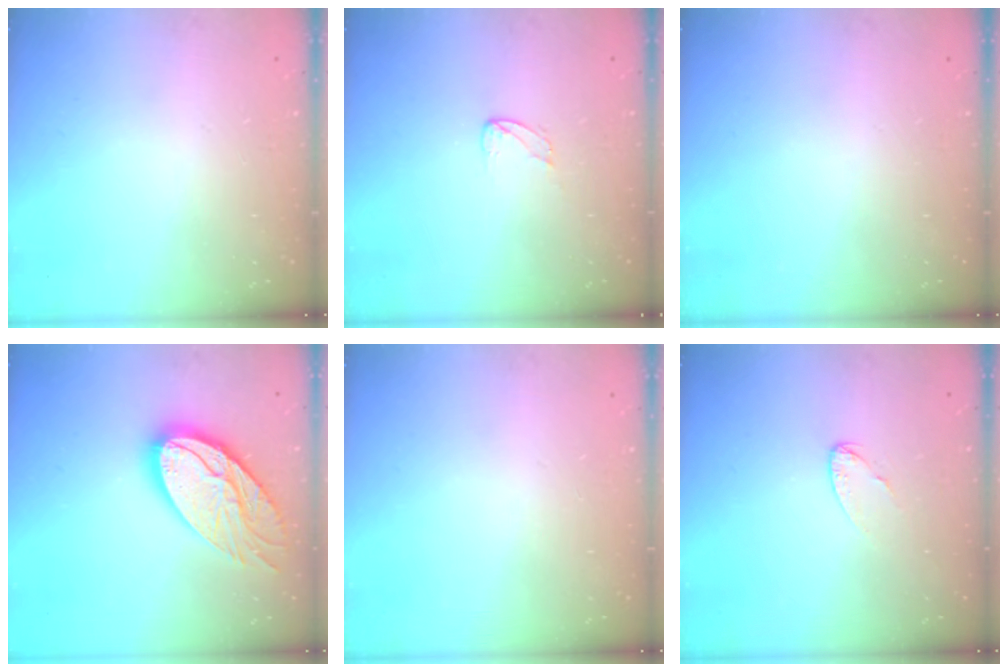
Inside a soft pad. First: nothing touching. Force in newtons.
{"total": 2.4, "press": 2.4, "slide": 0.1}
{"total": 0.0}
{"total": 20.5, "press": 20.5, "slide": 2.0}
{"total": 0.0}
{"total": 3.9, "press": 3.9, "slide": 0.4}